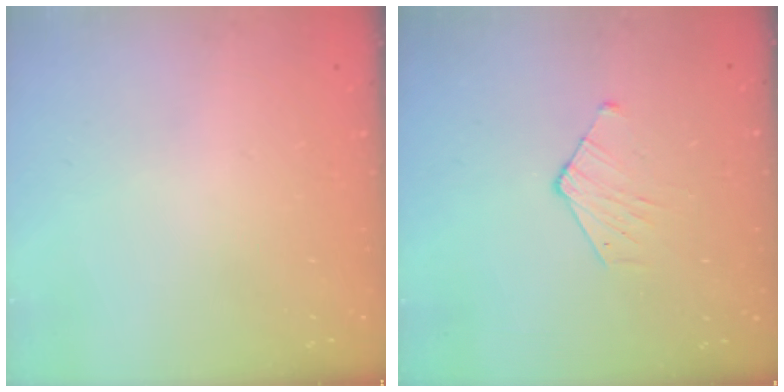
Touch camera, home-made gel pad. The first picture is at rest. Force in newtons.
{"total": 4.1, "press": 4.1, "slide": 0.5}